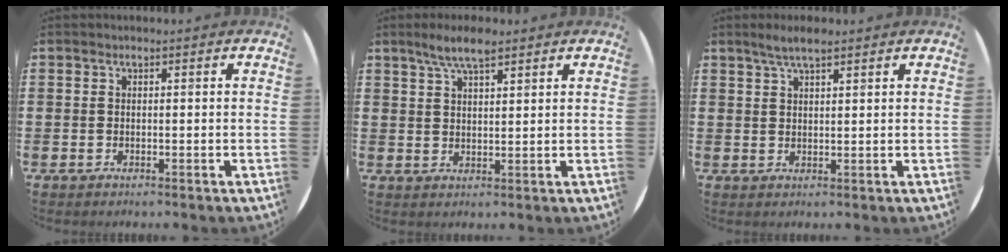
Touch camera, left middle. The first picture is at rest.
{"total": 5.2, "force": [3.9, 1.4, 3.2], "torque": [-0.062, -0.002, 0.067]}
{"total": 3.1, "force": [2.4, 0.6, 1.9], "torque": [-0.032, 0.001, 0.041]}